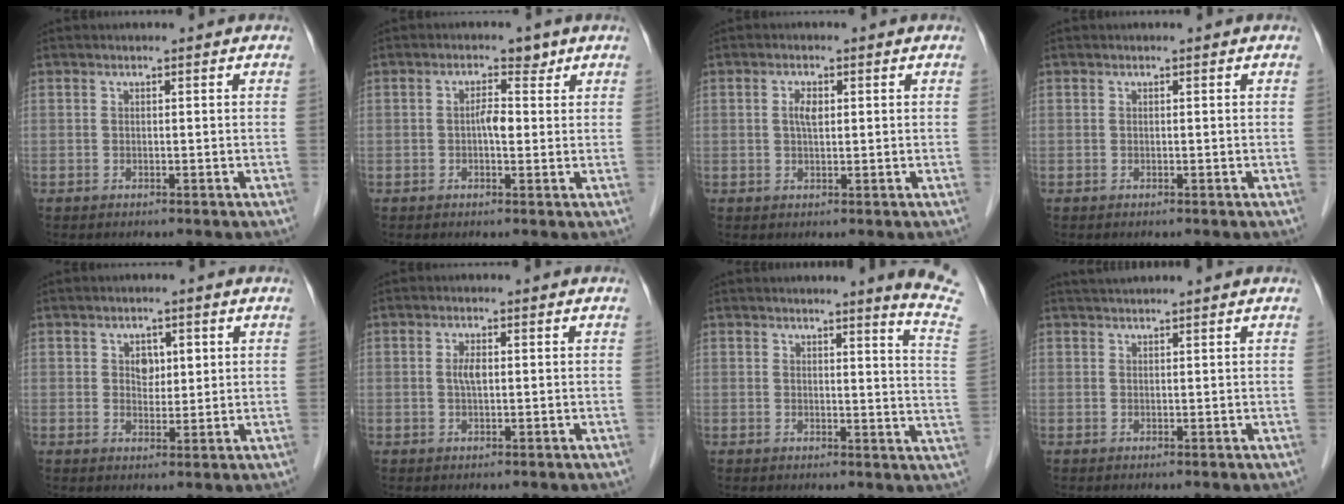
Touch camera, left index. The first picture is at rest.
{"total": 2.6, "force": [0.5, 1.4, 2.1], "torque": [-0.039, 0.013, 0.006]}
{"total": 2.1, "force": [0.4, 0.8, 1.9], "torque": [-0.040, 0.004, 0.009]}
{"total": 0.0}
{"total": 3.2, "force": [1.1, 2.1, 2.1], "torque": [-0.031, 0.006, 0.018]}
{"total": 1.9, "force": [0.1, 0.5, 1.8], "torque": [-0.040, 0.001, 0.004]}
{"total": 8.6, "force": [7.8, -1.8, 3.2], "torque": [-0.032, -0.077, 0.062]}
{"total": 1.9, "force": [1.8, -0.4, 0.5], "torque": [-0.006, 0.015, 0.038]}